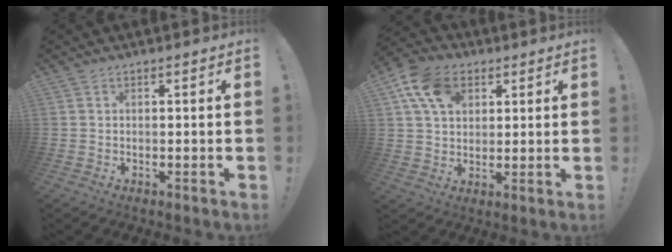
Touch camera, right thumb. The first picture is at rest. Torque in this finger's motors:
{"motor_torque": [1.12, 1.22, 0.53, -0.15, 0.08]}